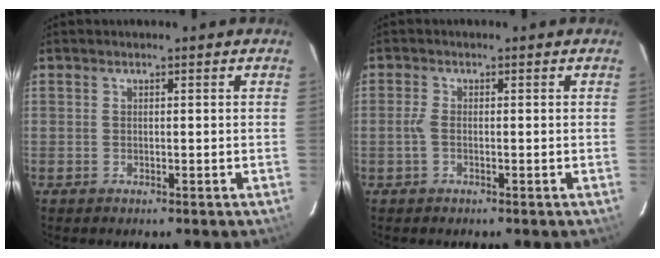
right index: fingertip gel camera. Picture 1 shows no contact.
{"total": 1.9, "force": [-0.4, 0.8, 1.7], "torque": [-0.039, 0.002, -0.009]}